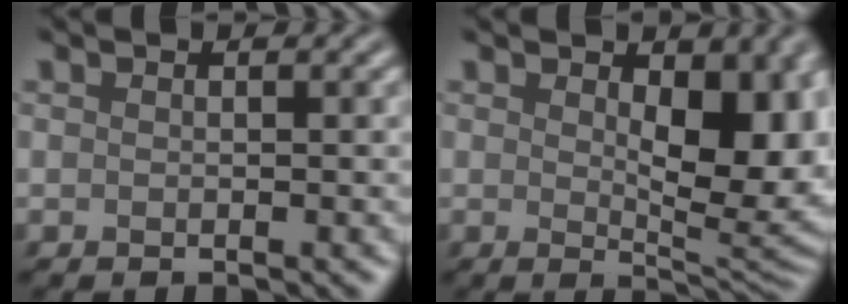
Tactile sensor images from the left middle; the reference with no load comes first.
{"total": 7.9, "force": [1.3, 3.8, 6.8], "torque": [-0.097, -0.012, 0.028]}